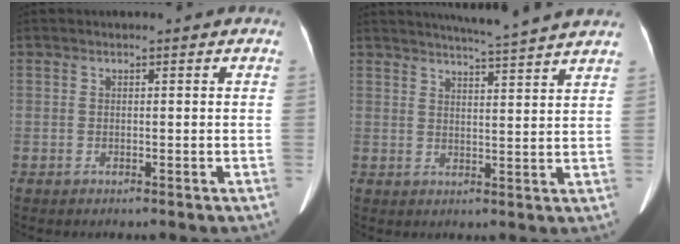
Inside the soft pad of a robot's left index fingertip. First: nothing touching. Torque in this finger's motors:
{"motor_torque": [-0.82, -0.99, 0.00, 0.02]}